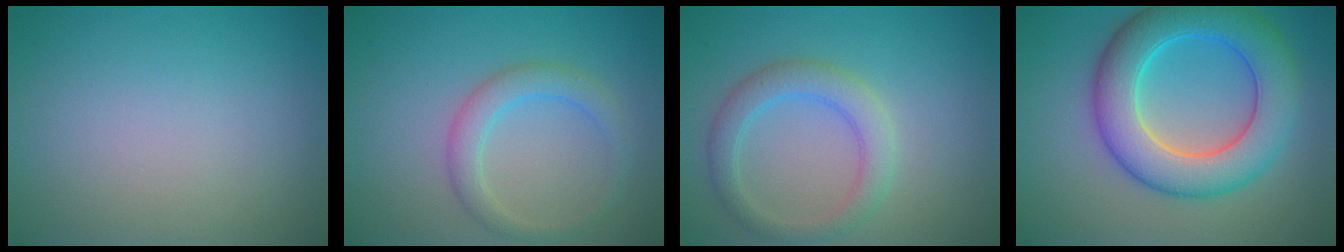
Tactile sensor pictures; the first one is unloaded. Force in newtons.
{"total": 2.8, "press": 2.8, "slide": 0.1}
{"total": 3.4, "press": 3.4, "slide": 0.1}
{"total": 8.9, "press": 8.9, "slide": 0.1}